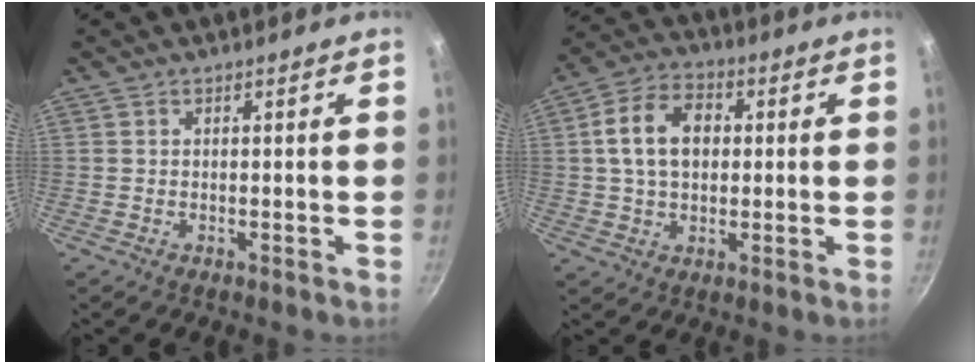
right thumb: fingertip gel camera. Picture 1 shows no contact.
{"total": 11.1, "force": [1.5, 7.8, 7.7], "torque": [-0.119, 0.018, 0.018]}